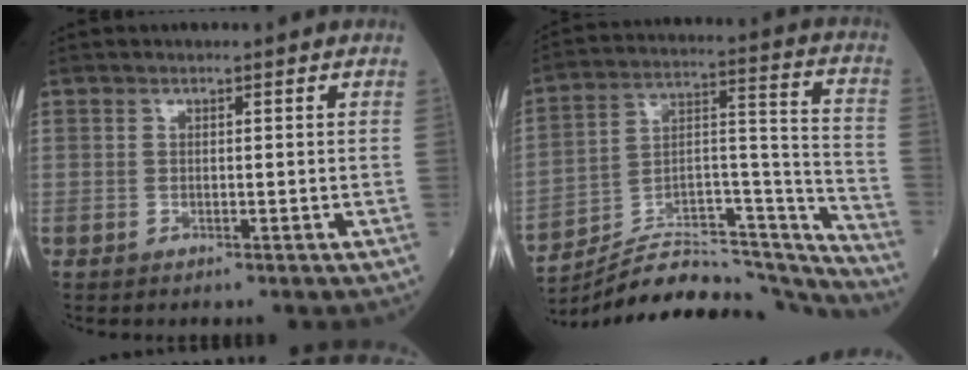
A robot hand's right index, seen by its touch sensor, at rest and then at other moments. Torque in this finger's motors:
{"motor_torque": [1.02, -1.12, 0.10, 0.04]}